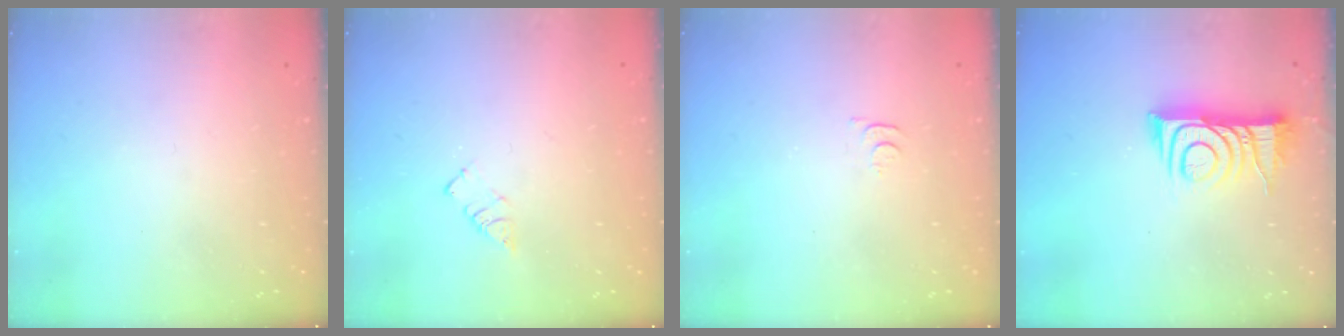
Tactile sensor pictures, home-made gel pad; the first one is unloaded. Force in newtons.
{"total": 3.2, "press": 3.2, "slide": 0.4}
{"total": 3.1, "press": 3.1, "slide": 0.5}
{"total": 10.8, "press": 10.8, "slide": 0.2}